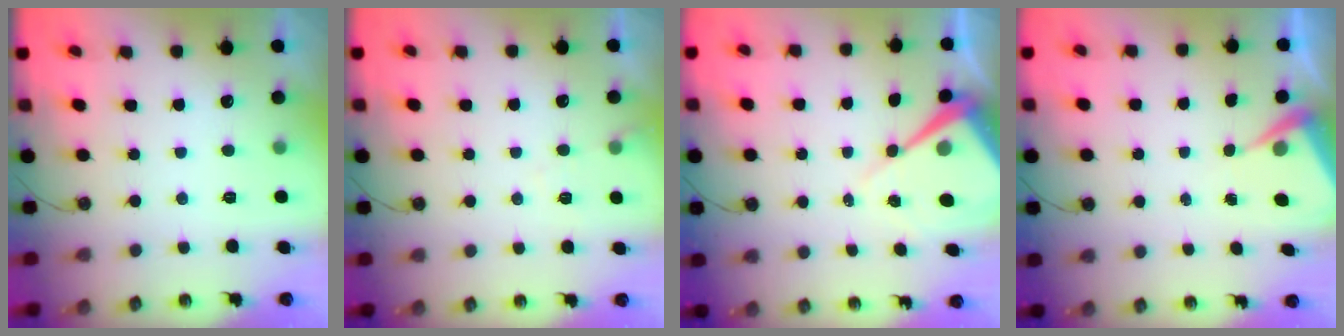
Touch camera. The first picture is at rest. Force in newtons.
{"total": 4.2, "press": 4.2, "slide": 0.6}
{"total": 9.4, "press": 9.4, "slide": 0.7}
{"total": 5.7, "press": 5.7, "slide": 0.7}